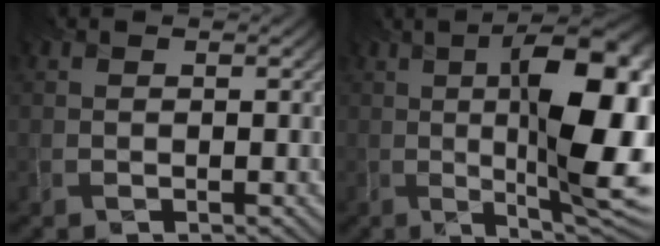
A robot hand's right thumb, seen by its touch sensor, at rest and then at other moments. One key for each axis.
{"total": 16.2, "fx": 0.3, "fy": 4.2, "fz": 15.6, "tx": -0.212, "ty": 0.010, "tz": 0.006}